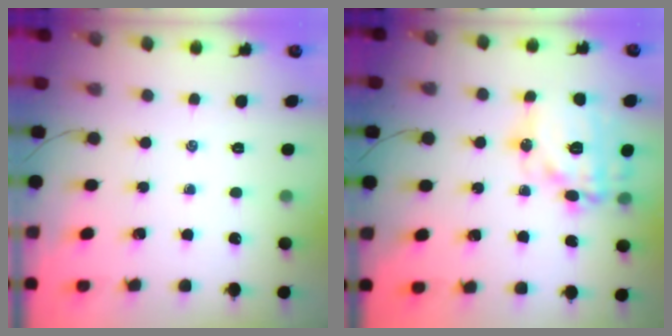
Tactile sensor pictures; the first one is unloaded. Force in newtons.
{"total": 17.9, "press": 17.8, "slide": 1.3}